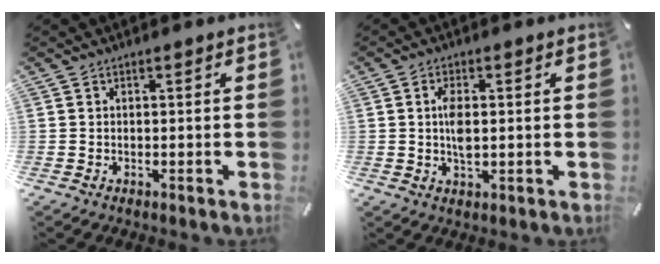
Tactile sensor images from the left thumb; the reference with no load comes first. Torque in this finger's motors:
{"motor_torque": [0.92, 0.90, 0.58, -0.03, 0.01]}